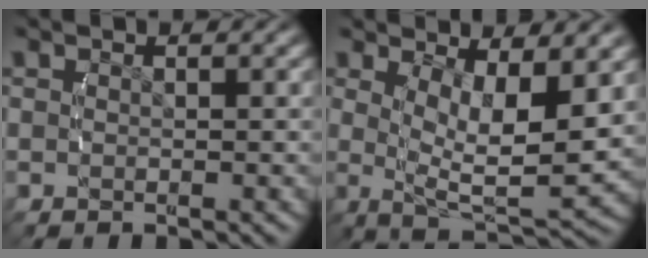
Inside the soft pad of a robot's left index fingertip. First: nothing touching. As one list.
[{"total": 7.9, "force": [0.0, 3.8, 6.9], "torque": [-0.118, -0.027, 0.000]}]